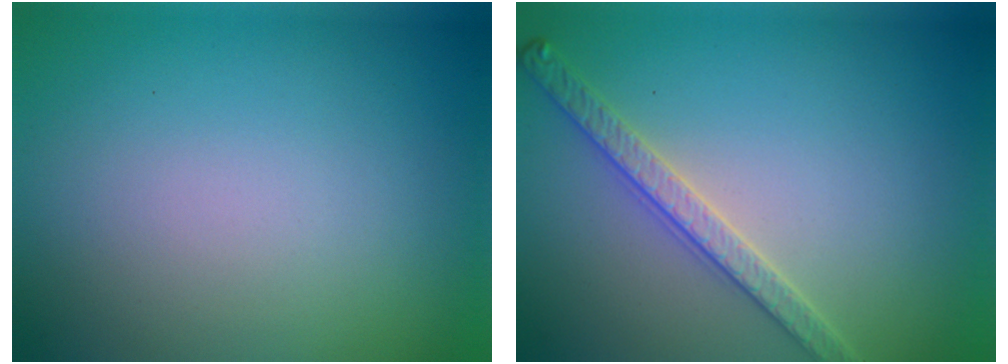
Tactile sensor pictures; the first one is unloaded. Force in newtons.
{"total": 3.0, "press": 2.9, "slide": 0.7}